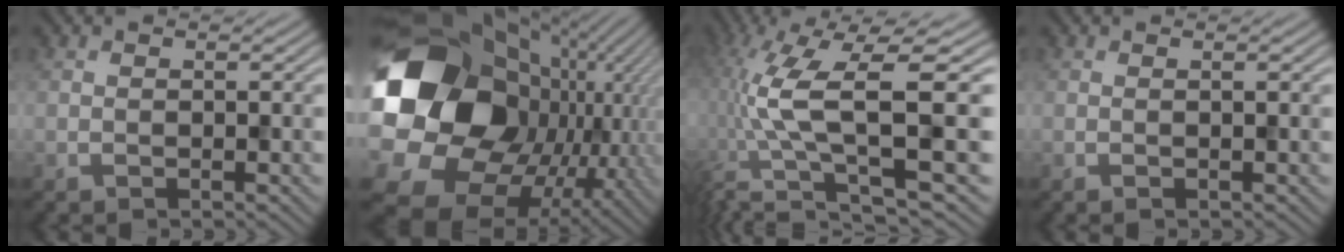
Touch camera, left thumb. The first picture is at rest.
{"total": 23.3, "force": [-0.4, 18.3, 14.5], "torque": [-0.290, -0.052, -0.004]}
{"total": 13.5, "force": [2.1, 3.4, 12.9], "torque": [-0.261, 0.003, 0.048]}
{"total": 0.8, "force": [0.1, -0.1, 0.8], "torque": [-0.012, 0.004, -0.002]}